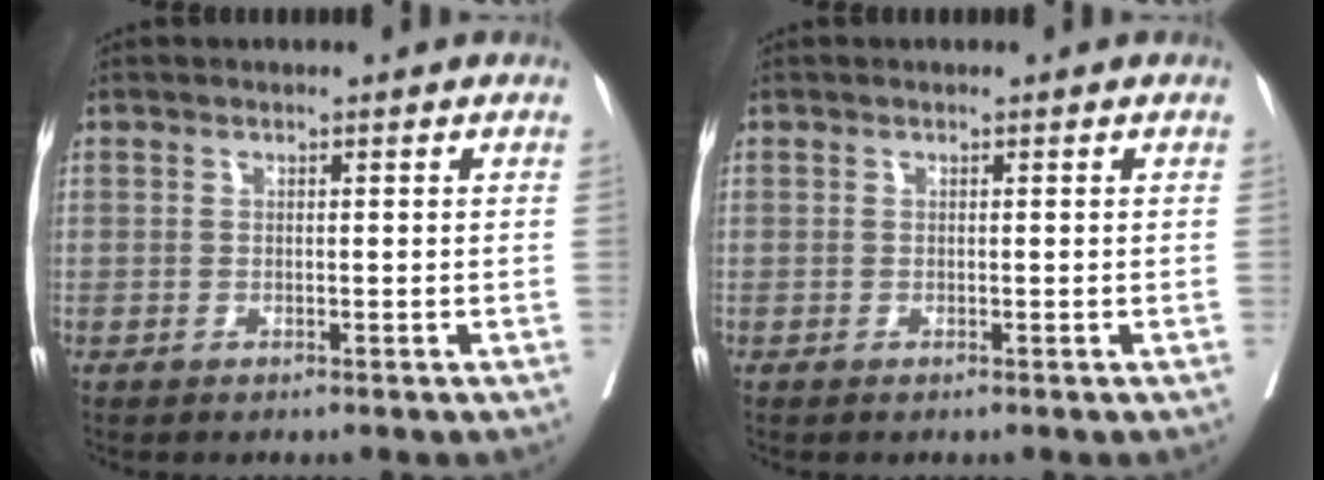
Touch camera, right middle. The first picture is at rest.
{"total": 0.0}